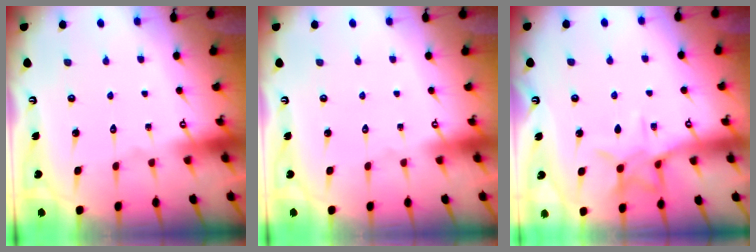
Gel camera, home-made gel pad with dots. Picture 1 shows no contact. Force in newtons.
{"total": 0.0}
{"total": 10.0, "press": 10.0, "slide": 0.8}